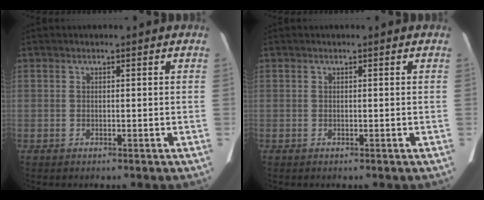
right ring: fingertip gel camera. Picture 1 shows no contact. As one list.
[{"total": 0.0}]